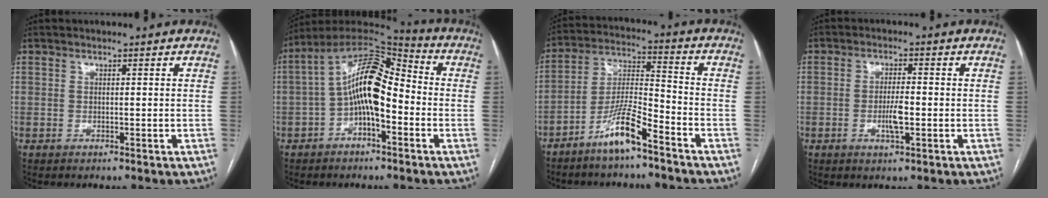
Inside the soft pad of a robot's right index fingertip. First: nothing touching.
{"total": 12.9, "force": [-1.5, 4.9, 11.9], "torque": [-0.210, 0.046, -0.028]}
{"total": 9.1, "force": [-6.2, 1.0, 6.5], "torque": [-0.135, -0.007, -0.124]}
{"total": 4.0, "force": [-1.0, 0.7, 3.8], "torque": [-0.073, -0.003, -0.015]}